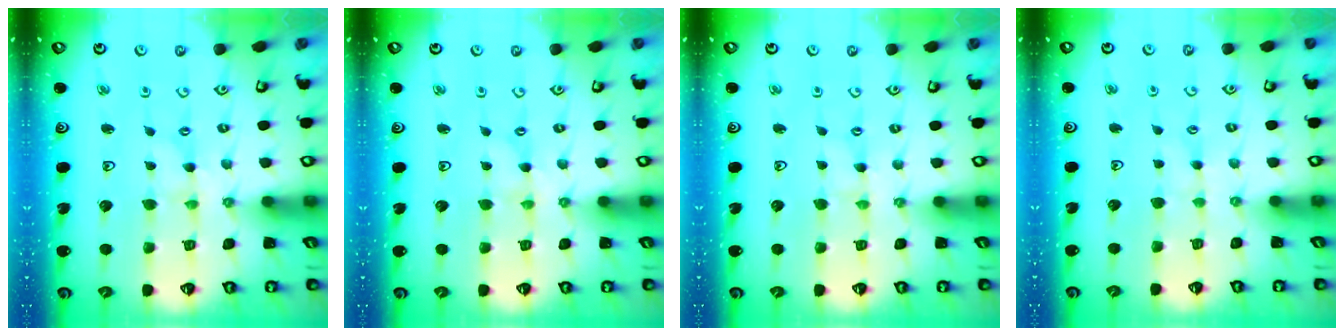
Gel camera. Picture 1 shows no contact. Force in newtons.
{"total": 0.0}
{"total": 0.5, "press": 0.5, "slide": 0.1}
{"total": 1.8, "press": 1.7, "slide": 0.3}